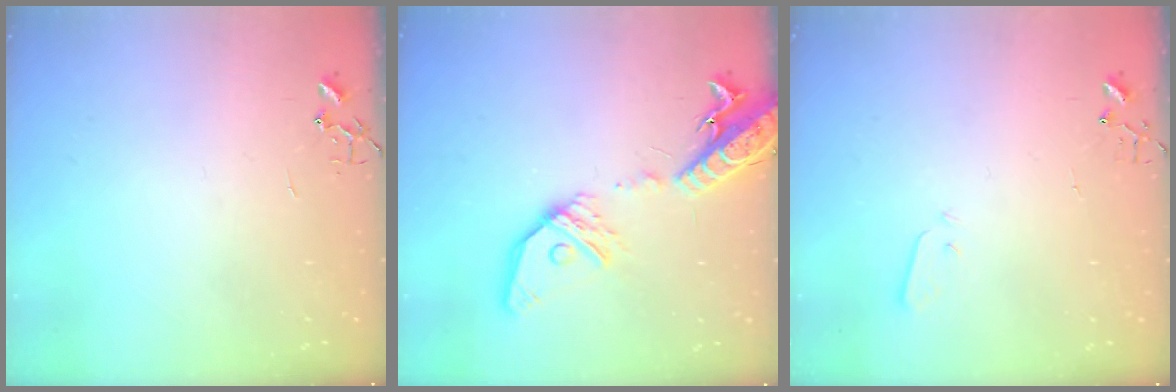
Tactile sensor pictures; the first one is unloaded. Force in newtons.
{"total": 19.6, "press": 19.2, "slide": 4.0}
{"total": 2.1, "press": 2.0, "slide": 0.4}